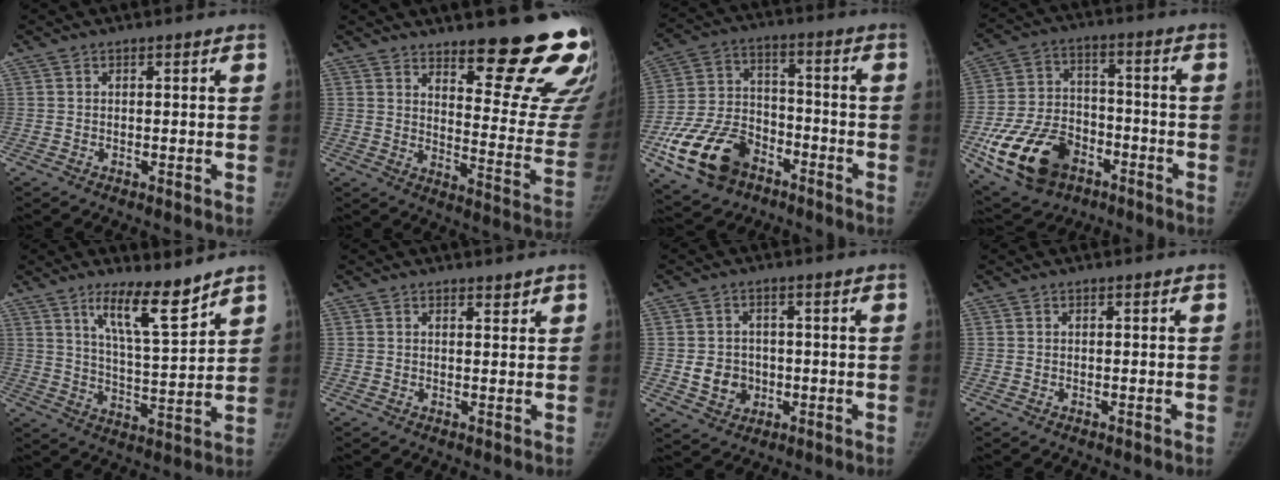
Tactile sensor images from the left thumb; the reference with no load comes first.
{"total": 21.5, "force": [15.6, 5.1, 13.9], "torque": [-0.142, -0.128, 0.203]}
{"total": 16.5, "force": [-8.7, 10.8, 8.9], "torque": [-0.153, 0.048, -0.156]}
{"total": 18.4, "force": [-8.4, 12.3, 10.8], "torque": [-0.185, 0.038, -0.139]}
{"total": 10.3, "force": [7.5, 1.7, 6.9], "torque": [-0.107, -0.065, 0.137]}
{"total": 1.3, "force": [1.1, 0.5, 0.4], "torque": [0.002, -0.009, 0.015]}
{"total": 5.9, "force": [-0.7, 5.3, 2.5], "torque": [-0.016, 0.006, -0.004]}
{"total": 0.0}